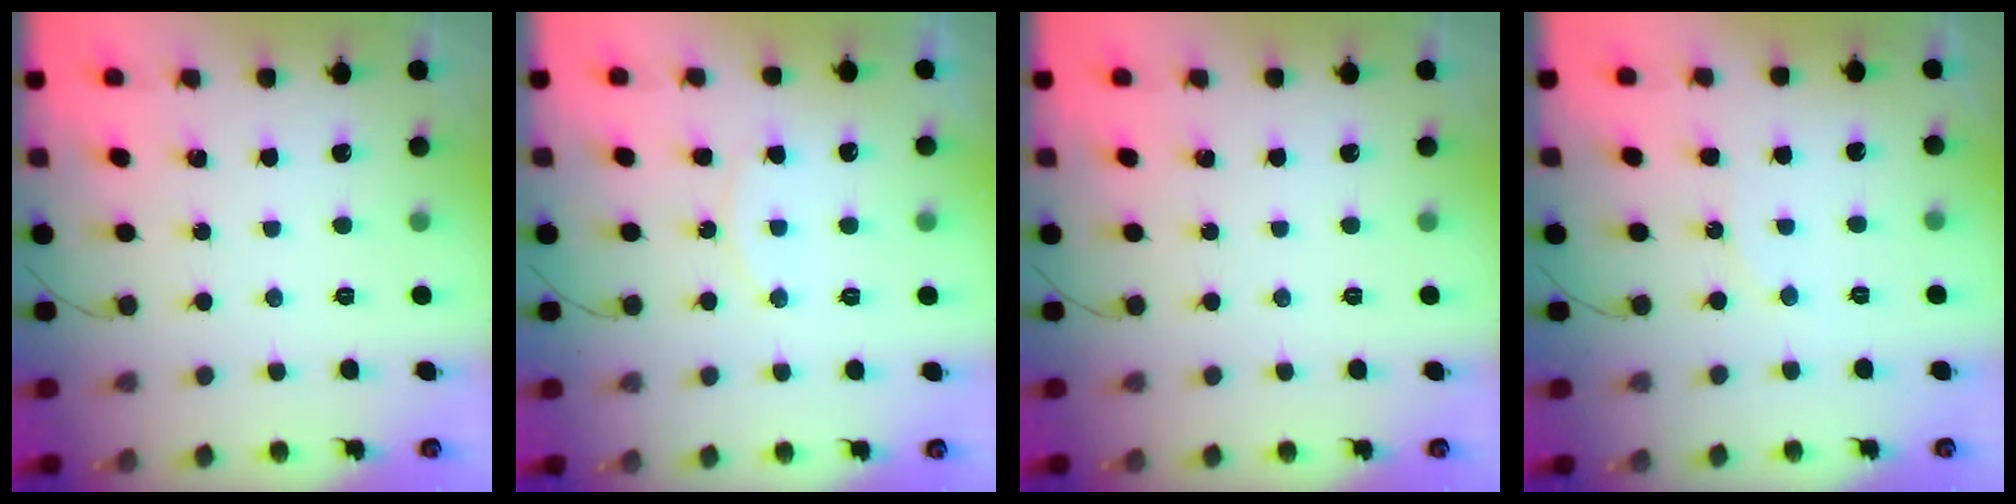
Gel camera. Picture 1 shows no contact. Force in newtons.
{"total": 7.6, "press": 7.5, "slide": 0.4}
{"total": 0.0}
{"total": 5.3, "press": 5.3, "slide": 0.6}